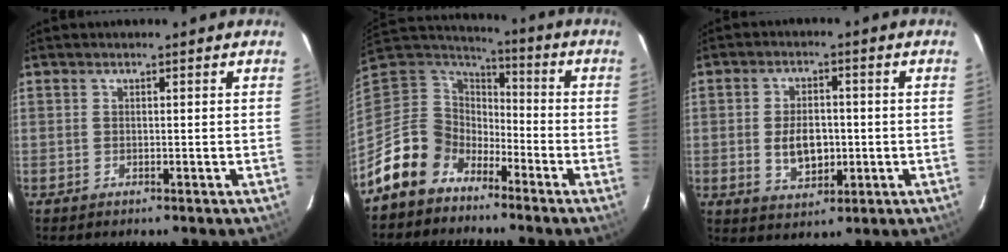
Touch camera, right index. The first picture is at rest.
{"total": 12.6, "force": [-8.6, 8.8, 2.6], "torque": [-0.079, 0.026, -0.163]}
{"total": 7.5, "force": [-0.9, 4.6, 5.8], "torque": [-0.110, -0.002, -0.007]}